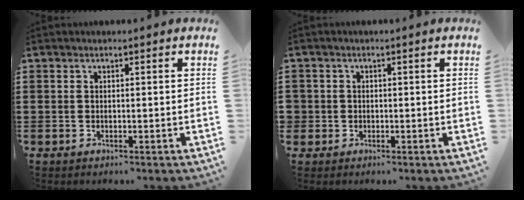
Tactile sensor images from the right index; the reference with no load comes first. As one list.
[{"total": 1.2, "force": [-0.3, 1.2, 0.1], "torque": [-0.008, 0.003, -0.008]}]